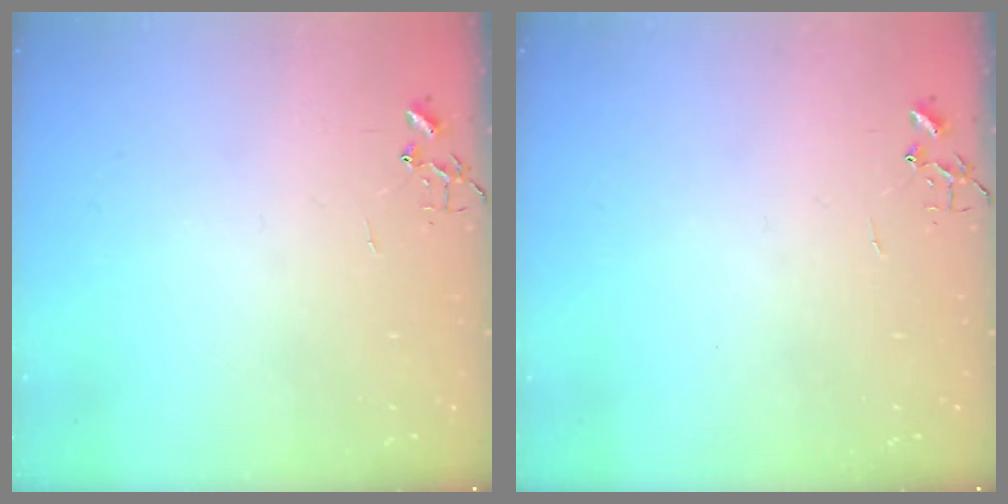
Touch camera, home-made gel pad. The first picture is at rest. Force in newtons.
{"total": 0.0}